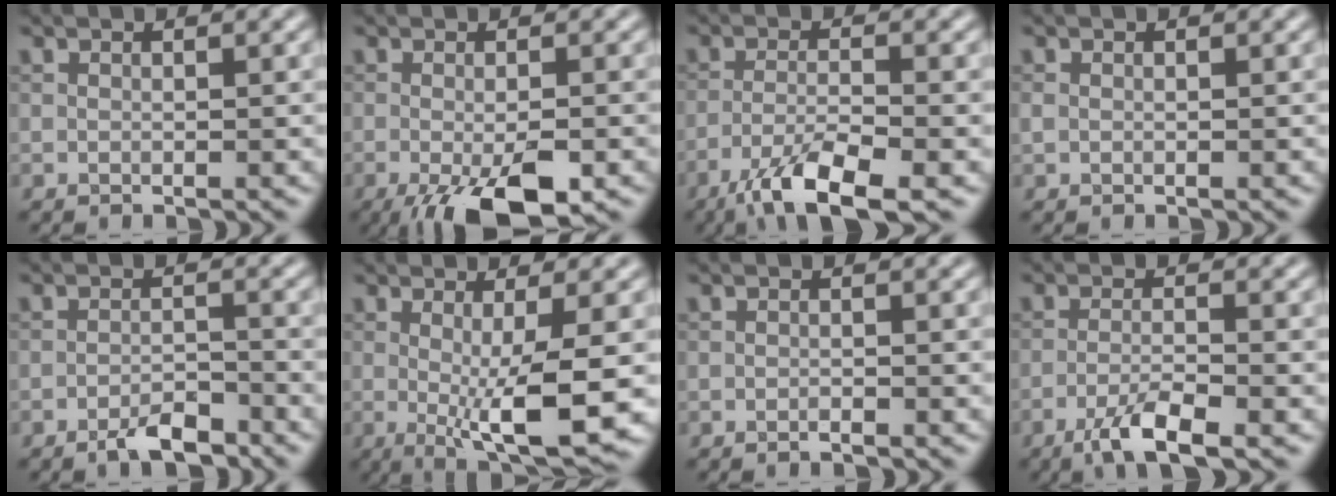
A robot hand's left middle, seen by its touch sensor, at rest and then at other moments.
{"total": 7.4, "force": [-3.8, 2.2, 5.9], "torque": [-0.097, -0.018, -0.058]}
{"total": 5.9, "force": [-3.9, 1.2, 4.3], "torque": [-0.078, -0.005, -0.075]}
{"total": 0.5, "force": [0.0, 0.5, 0.2], "torque": [-0.005, -0.002, -0.001]}
{"total": 3.0, "force": [-2.3, 0.9, 1.7], "torque": [-0.026, 0.003, -0.044]}
{"total": 7.4, "force": [-1.2, 1.4, 7.1], "torque": [-0.110, -0.017, -0.016]}
{"total": 0.5, "force": [-0.4, 0.1, 0.3], "torque": [-0.004, 0.001, -0.008]}
{"total": 3.9, "force": [-2.5, 0.7, 3.0], "torque": [-0.060, 0.000, -0.052]}